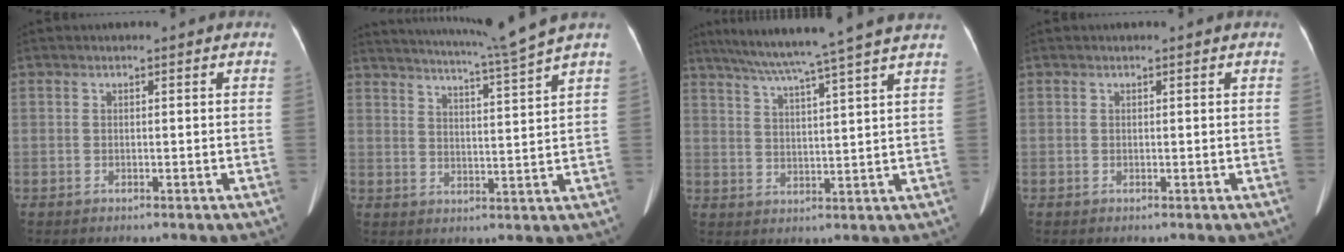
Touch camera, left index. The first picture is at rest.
{"total": 11.0, "force": [9.6, -3.1, 4.4], "torque": [-0.079, -0.037, 0.143]}
{"total": 14.6, "force": [12.1, -2.3, 7.8], "torque": [-0.136, -0.006, 0.167]}
{"total": 0.0}